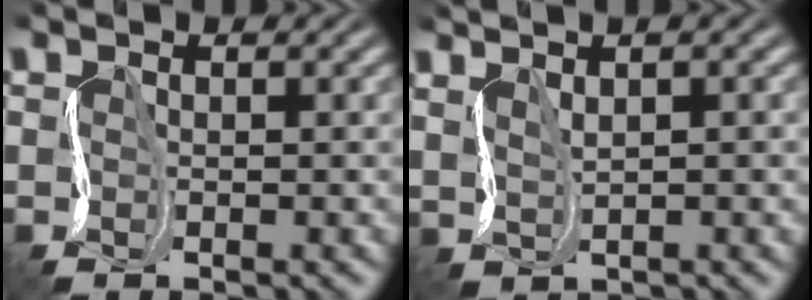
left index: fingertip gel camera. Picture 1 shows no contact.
{"total": 1.4, "force": [0.5, -1.3, -0.3], "torque": [-0.004, -0.006, 0.020]}